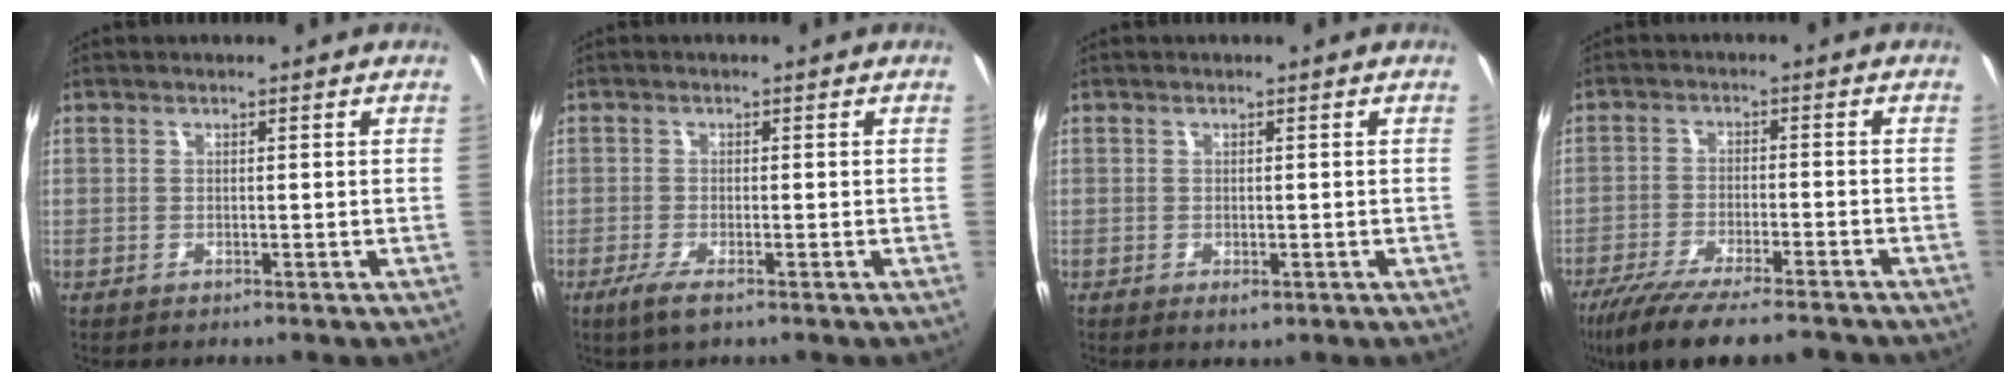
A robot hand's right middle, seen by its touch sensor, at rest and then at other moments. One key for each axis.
{"total": 3.7, "fx": -2.3, "fy": 0.7, "fz": 2.8, "tx": -0.065, "ty": -0.013, "tz": -0.044}
{"total": 1.5, "fx": -0.7, "fy": 1.0, "fz": 0.9, "tx": -0.014, "ty": -0.006, "tz": -0.010}
{"total": 15.2, "fx": -12.6, "fy": 2.9, "fz": 8.1, "tx": -0.163, "ty": -0.037, "tz": -0.201}